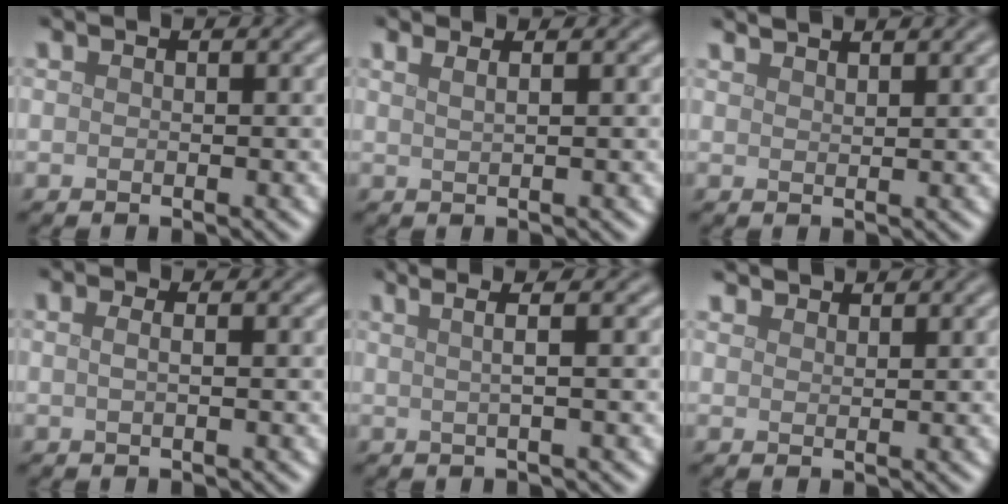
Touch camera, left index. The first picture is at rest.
{"total": 2.8, "force": [1.7, 1.4, 1.8], "torque": [-0.006, 0.010, -0.007]}
{"total": 2.1, "force": [1.9, 0.4, 0.8], "torque": [0.002, 0.005, 0.021]}
{"total": 1.6, "force": [0.5, 0.8, 1.3], "torque": [-0.015, 0.001, -0.008]}
{"total": 4.2, "force": [1.7, 1.6, 3.4], "torque": [-0.037, 0.023, -0.009]}
{"total": 2.1, "force": [2.0, 0.4, 0.3], "torque": [-0.008, 0.003, 0.034]}